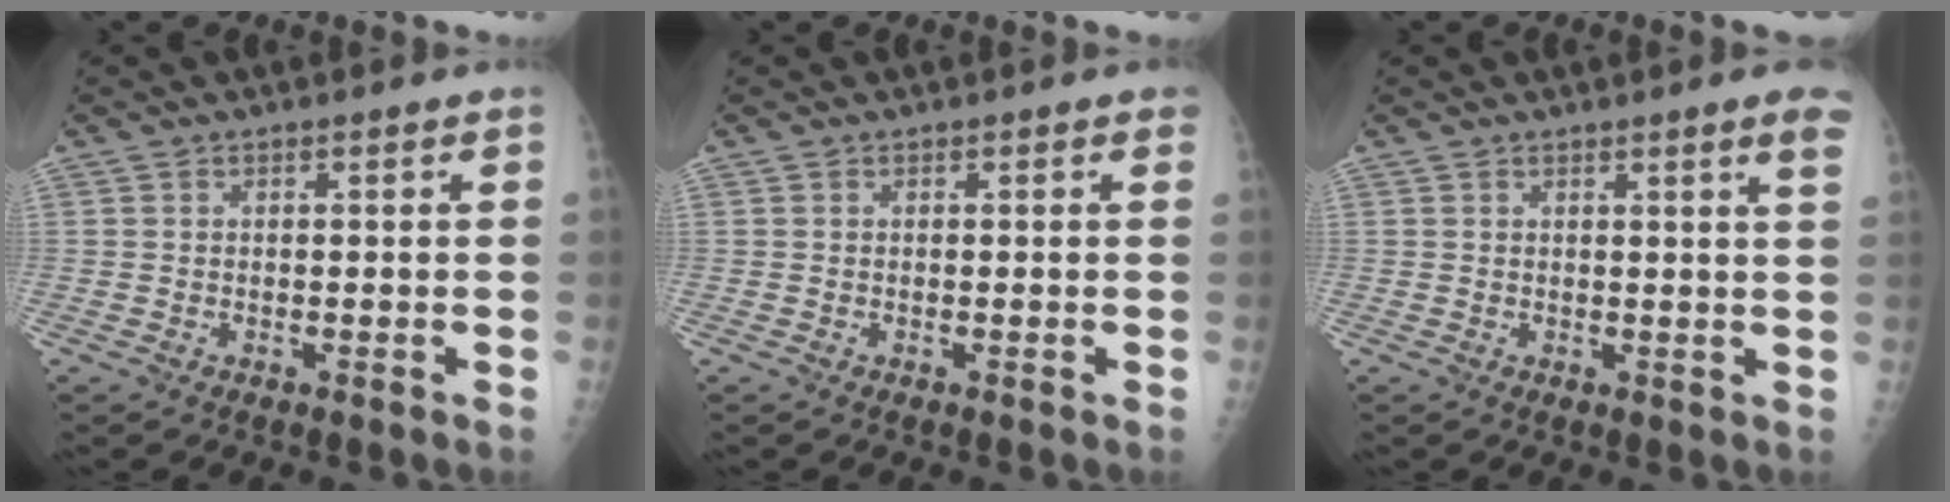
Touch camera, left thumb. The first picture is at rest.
{"total": 0.7, "force": [0.4, 0.2, 0.5], "torque": [-0.008, 0.000, 0.001]}
{"total": 4.0, "force": [2.6, -0.3, 3.0], "torque": [-0.039, -0.012, 0.027]}